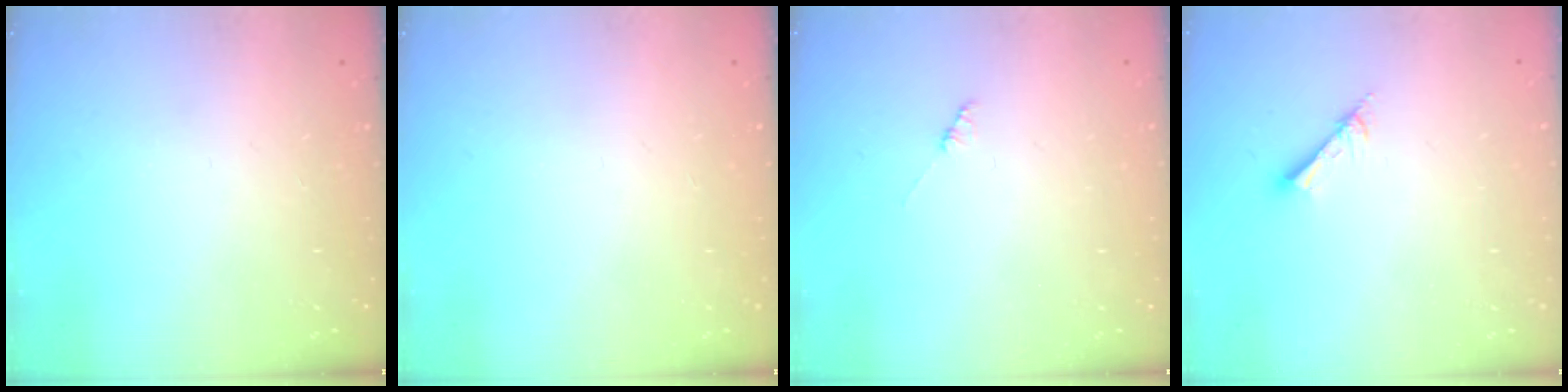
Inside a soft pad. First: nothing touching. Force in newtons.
{"total": 0.0}
{"total": 0.9, "press": 0.8, "slide": 0.2}
{"total": 2.6, "press": 2.6, "slide": 0.1}